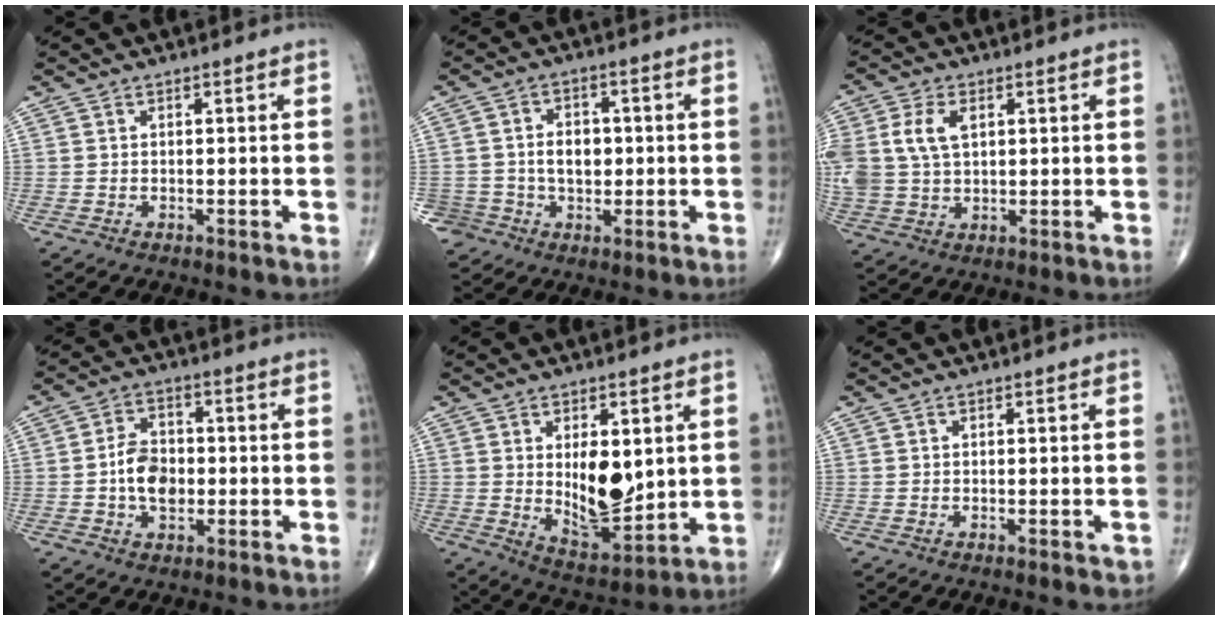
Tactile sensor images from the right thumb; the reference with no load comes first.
{"total": 8.5, "force": [-0.8, 7.6, 3.7], "torque": [-0.033, 0.024, -0.003]}
{"total": 11.4, "force": [2.8, 7.6, 8.0], "torque": [-0.185, 0.003, 0.059]}
{"total": 7.4, "force": [-1.0, 5.1, 5.3], "torque": [-0.076, 0.013, -0.022]}
{"total": 11.9, "force": [1.5, 6.2, 10.1], "torque": [-0.126, -0.026, 0.042]}
{"total": 1.3, "force": [-0.6, 0.5, 1.1], "torque": [-0.011, -0.002, -0.005]}